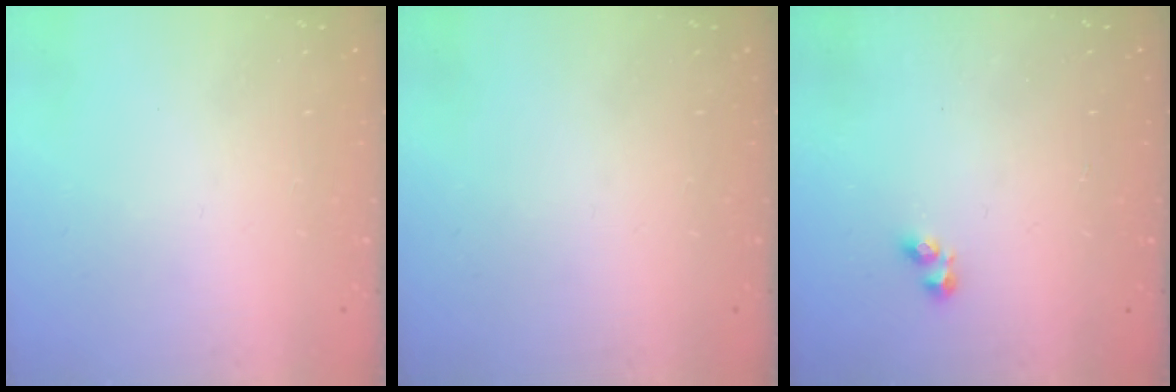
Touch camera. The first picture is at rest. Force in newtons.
{"total": 0.0}
{"total": 1.9, "press": 1.9, "slide": 0.3}